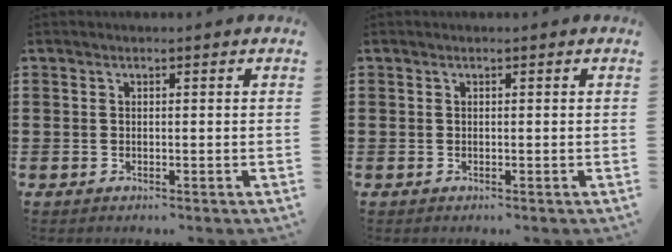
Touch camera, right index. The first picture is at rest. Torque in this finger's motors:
{"motor_torque": [-1.05, 1.08, 0.00, 0.00]}